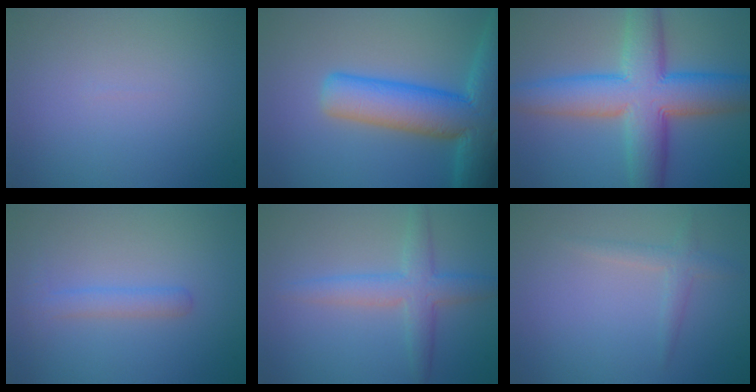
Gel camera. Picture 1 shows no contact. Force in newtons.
{"total": 11.1, "press": 11.1, "slide": 0.6}
{"total": 11.0, "press": 11.0, "slide": 0.5}
{"total": 1.7, "press": 1.7, "slide": 0.1}
{"total": 3.7, "press": 3.7, "slide": 0.2}
{"total": 1.6, "press": 1.6, "slide": 0.0}